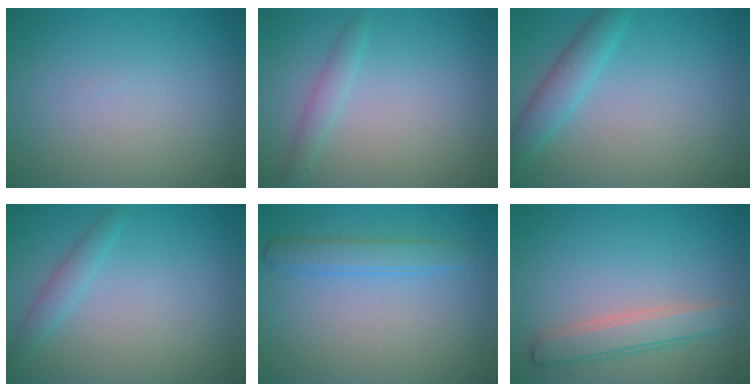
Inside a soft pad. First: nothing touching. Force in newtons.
{"total": 1.3, "press": 1.3, "slide": 0.1}
{"total": 2.8, "press": 2.8, "slide": 0.2}
{"total": 1.5, "press": 1.5, "slide": 0.1}
{"total": 2.2, "press": 2.2, "slide": 0.2}
{"total": 2.9, "press": 2.9, "slide": 0.2}